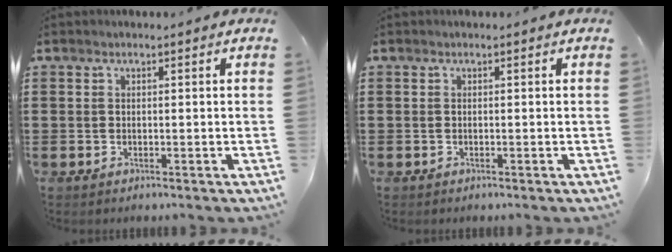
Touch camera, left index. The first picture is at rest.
{"total": 0.0}